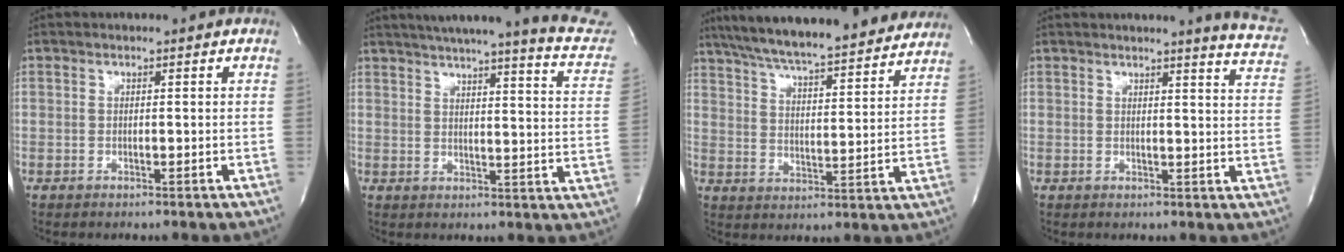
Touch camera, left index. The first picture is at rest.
{"total": 22.4, "force": [19.7, 1.1, 10.5], "torque": [-0.144, -0.056, 0.224]}
{"total": 25.4, "force": [22.7, 3.2, 11.1], "torque": [-0.185, -0.006, 0.304]}
{"total": 8.5, "force": [8.0, -0.4, 2.9], "torque": [-0.023, -0.061, 0.060]}